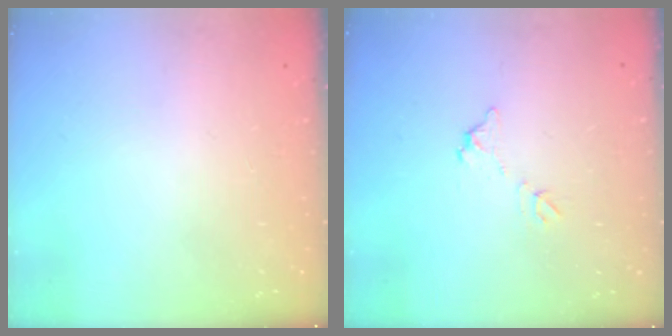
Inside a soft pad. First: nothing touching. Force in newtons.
{"total": 5.6, "press": 5.6, "slide": 0.3}